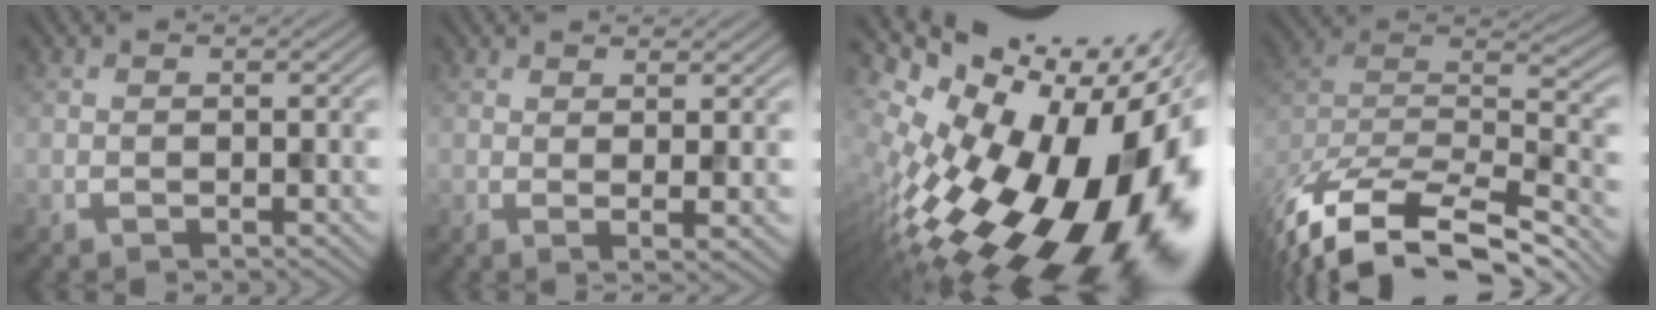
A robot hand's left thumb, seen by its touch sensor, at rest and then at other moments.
{"total": 2.2, "force": [1.1, 0.4, 1.8], "torque": [-0.028, 0.003, 0.032]}
{"total": 18.3, "force": [-4.1, 8.8, 15.5], "torque": [-0.228, -0.045, -0.046]}
{"total": 15.6, "force": [-12.9, 5.3, 7.0], "torque": [-0.165, -0.027, -0.191]}